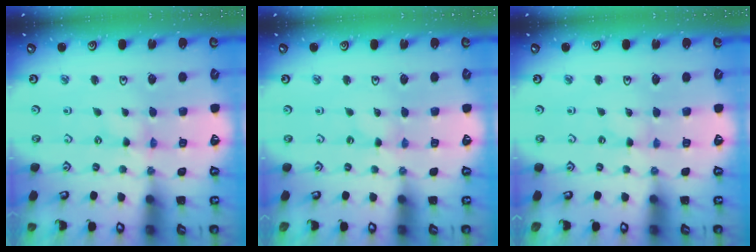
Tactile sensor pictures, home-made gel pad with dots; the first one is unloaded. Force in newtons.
{"total": 0.0}
{"total": 0.0}